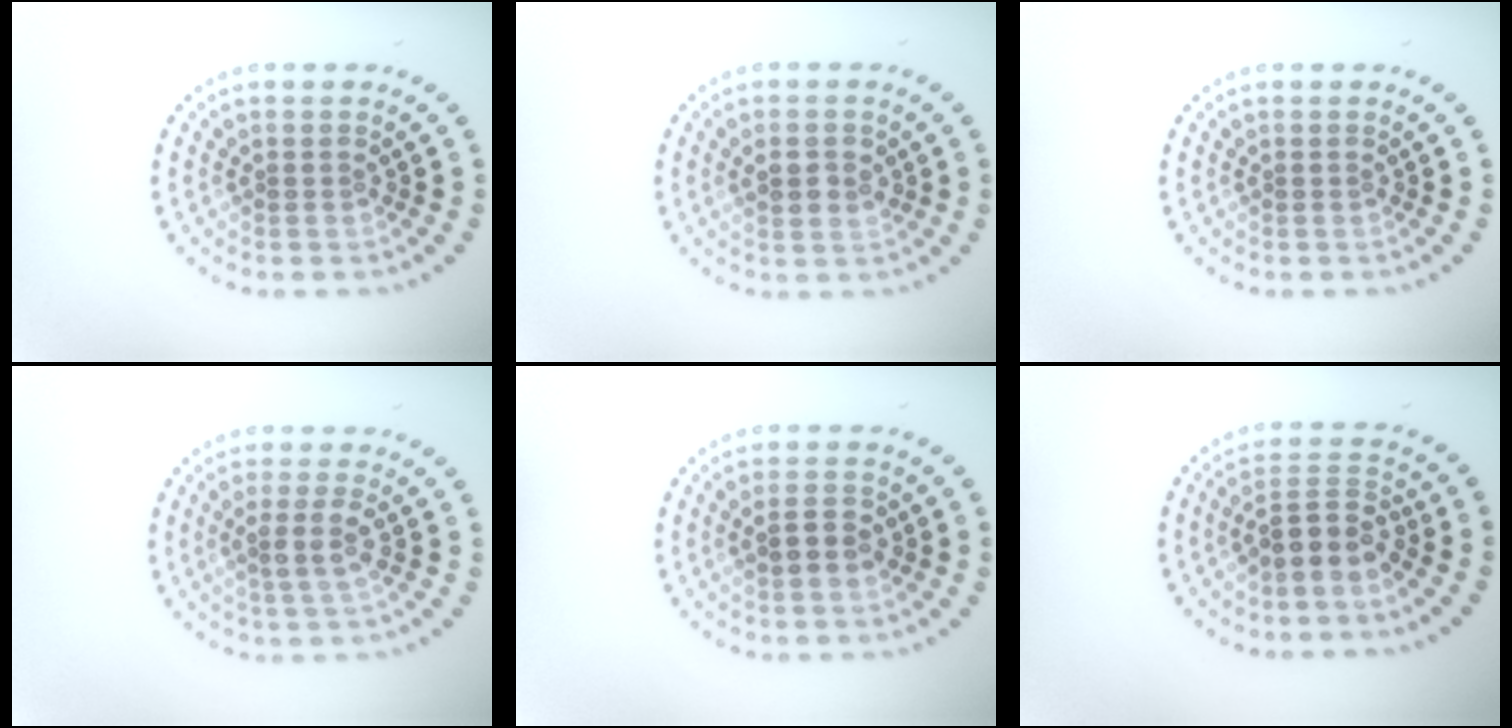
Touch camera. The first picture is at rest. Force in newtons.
{"total": 2.3, "press": 2.2, "slide": 0.6}
{"total": 0.0}
{"total": 2.3, "press": 2.1, "slide": 0.9}
{"total": 2.3, "press": 2.3, "slide": 0.3}
{"total": 3.2, "press": 2.7, "slide": 1.6}